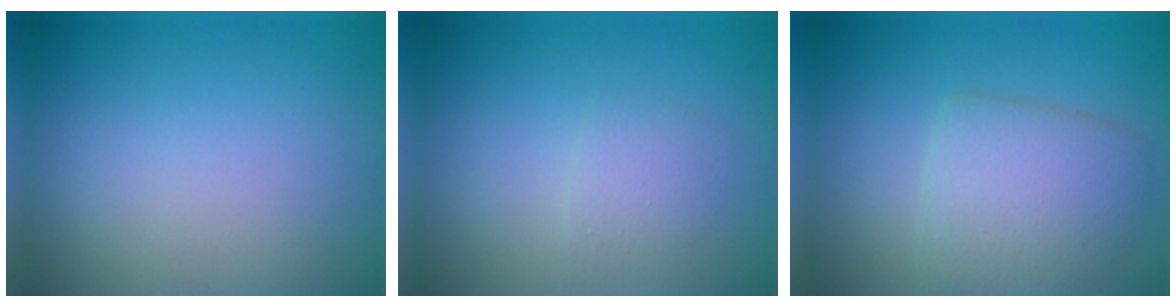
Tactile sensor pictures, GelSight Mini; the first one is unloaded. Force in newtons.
{"total": 1.4, "press": 1.4, "slide": 0.0}
{"total": 4.3, "press": 4.3, "slide": 0.4}